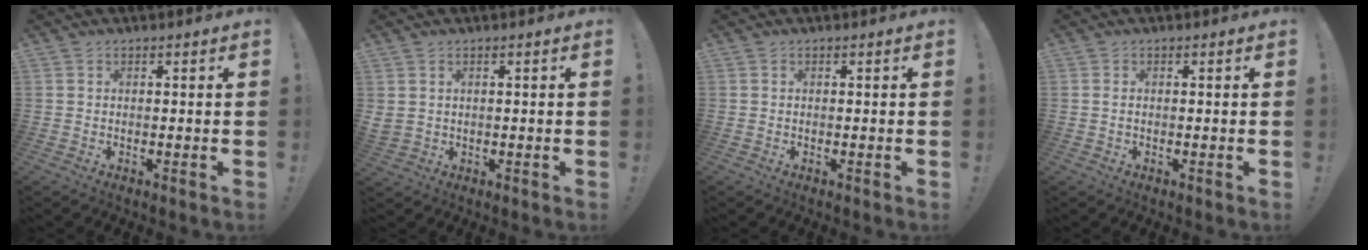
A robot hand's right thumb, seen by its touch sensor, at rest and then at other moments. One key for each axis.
{"total": 2.3, "fx": 1.1, "fy": 1.7, "fz": 1.2, "tx": -0.027, "ty": 0.000, "tz": 0.024}
{"total": 0.0}
{"total": 0.7, "fx": 0.2, "fy": 0.0, "fz": 0.7, "tx": -0.021, "ty": 0.003, "tz": 0.005}